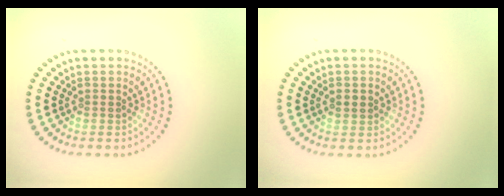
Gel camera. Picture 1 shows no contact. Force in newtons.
{"total": 1.5, "press": 1.5, "slide": 0.1}